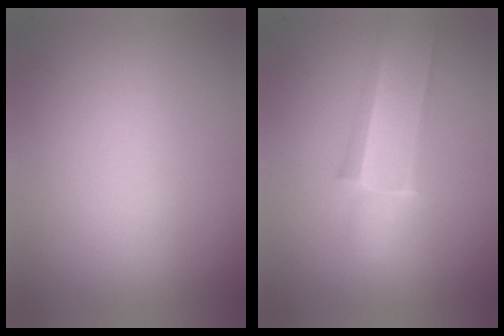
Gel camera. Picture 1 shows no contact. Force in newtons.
{"total": 2.2}